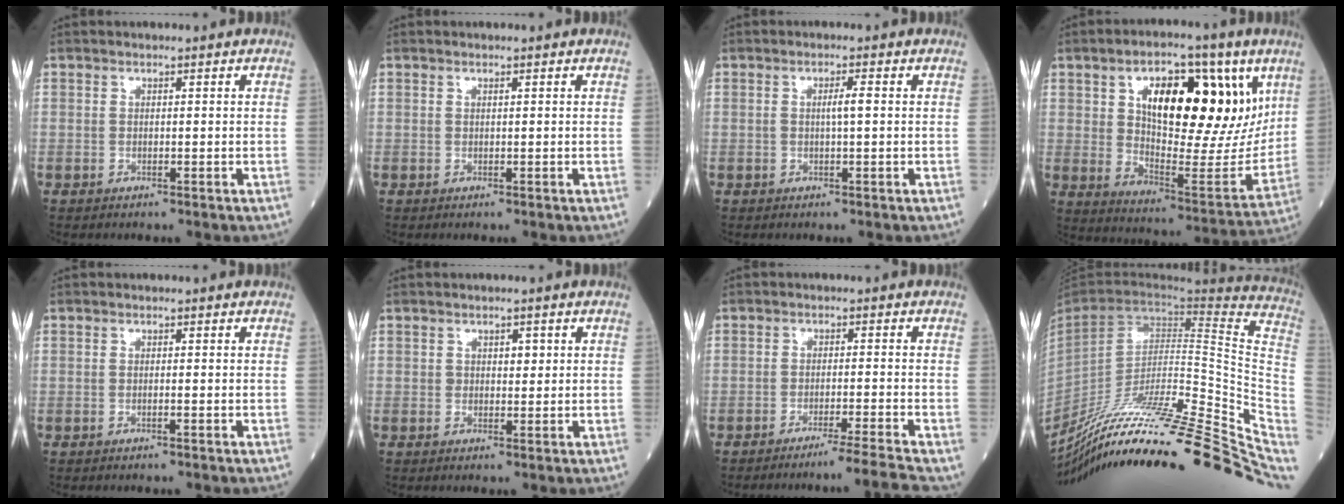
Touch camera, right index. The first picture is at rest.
{"total": 0.0}
{"total": 2.0, "force": [0.1, 0.1, 2.0], "torque": [-0.035, 0.002, 0.000]}
{"total": 21.5, "force": [8.3, 8.6, 17.8], "torque": [-0.273, 0.012, 0.140]}
{"total": 0.5, "force": [-0.3, -0.1, 0.4], "torque": [-0.009, 0.001, -0.005]}
{"total": 1.9, "force": [0.6, 1.2, 1.4], "torque": [-0.017, 0.003, 0.008]}
{"total": 6.3, "force": [-5.3, -2.1, 2.6], "torque": [-0.026, -0.011, -0.084]}
{"total": 36.9, "force": [-27.7, 3.7, 24.1], "torque": [-0.253, -0.046, -0.410]}